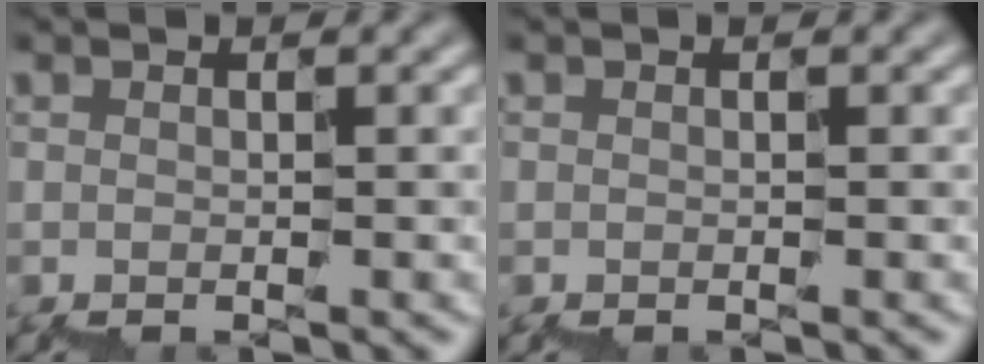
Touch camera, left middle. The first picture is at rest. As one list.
[{"total": 0.0}]